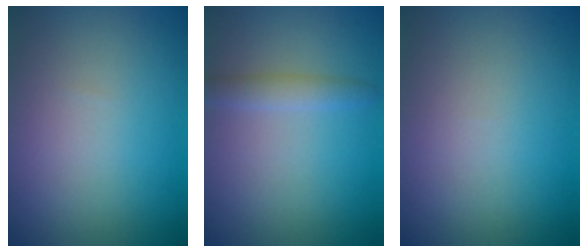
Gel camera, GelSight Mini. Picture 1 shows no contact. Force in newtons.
{"total": 1.6, "press": 1.6, "slide": 0.0}
{"total": 0.0}